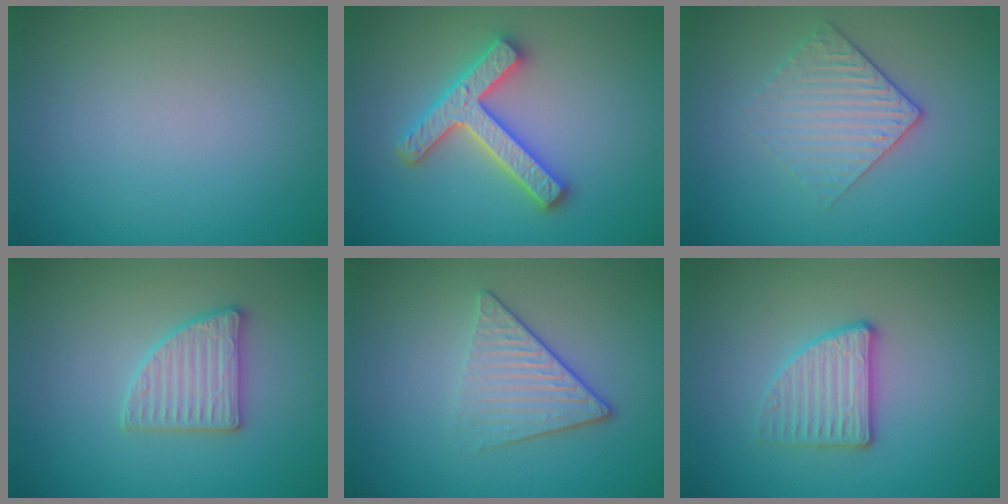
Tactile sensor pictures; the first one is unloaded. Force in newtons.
{"total": 4.0, "press": 3.9, "slide": 0.9}
{"total": 3.0, "press": 2.6, "slide": 1.6}
{"total": 2.8, "press": 2.8, "slide": 0.4}
{"total": 4.1, "press": 2.9, "slide": 2.8}
{"total": 2.8, "press": 2.7, "slide": 0.7}